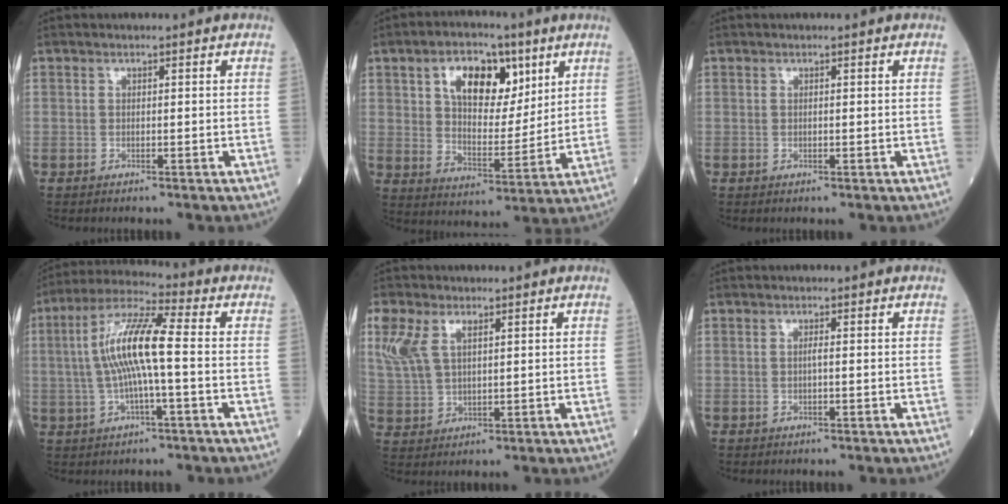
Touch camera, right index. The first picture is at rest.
{"total": 11.9, "force": [5.5, 6.3, 8.5], "torque": [-0.145, 0.017, 0.100]}
{"total": 0.0}
{"total": 10.9, "force": [0.0, 1.0, 10.9], "torque": [-0.219, 0.019, -0.004]}
{"total": 8.0, "force": [3.6, 4.1, 5.8], "torque": [-0.156, 0.021, 0.081]}
{"total": 0.6, "force": [0.0, 0.0, 0.6], "torque": [-0.012, 0.001, 0.001]}